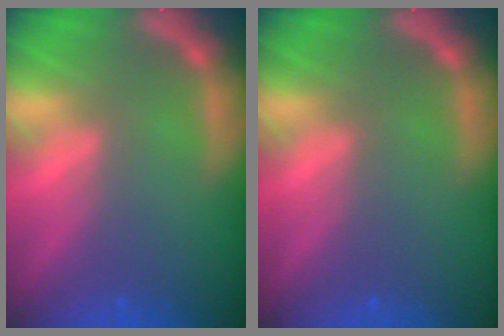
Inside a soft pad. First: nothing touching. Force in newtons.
{"total": 0.0}